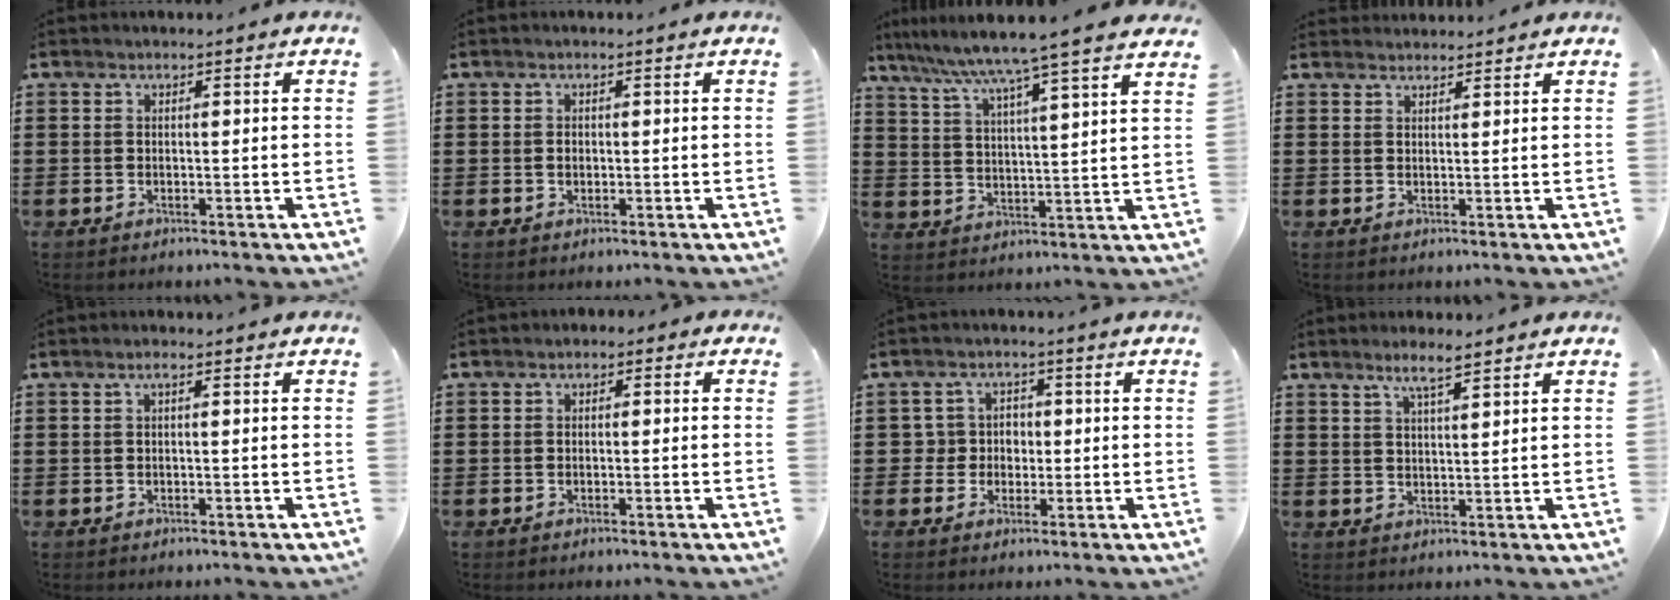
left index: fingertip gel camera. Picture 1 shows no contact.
{"total": 0.8, "force": [0.0, 0.6, 0.5], "torque": [-0.014, 0.002, -0.001]}
{"total": 6.7, "force": [5.7, -1.4, 3.1], "torque": [-0.084, -0.041, 0.090]}
{"total": 1.6, "force": [1.5, 0.2, -0.1], "torque": [-0.002, 0.002, 0.031]}
{"total": 0.9, "force": [-0.2, 0.1, 0.8], "torque": [-0.014, 0.000, -0.005]}
{"total": 1.2, "force": [-0.9, 0.7, 0.2], "torque": [-0.009, 0.004, -0.021]}
{"total": 3.7, "force": [-0.5, 3.5, 0.9], "torque": [-0.034, 0.009, -0.013]}
{"total": 3.6, "force": [2.7, 0.3, 2.4], "torque": [-0.052, 0.006, 0.046]}